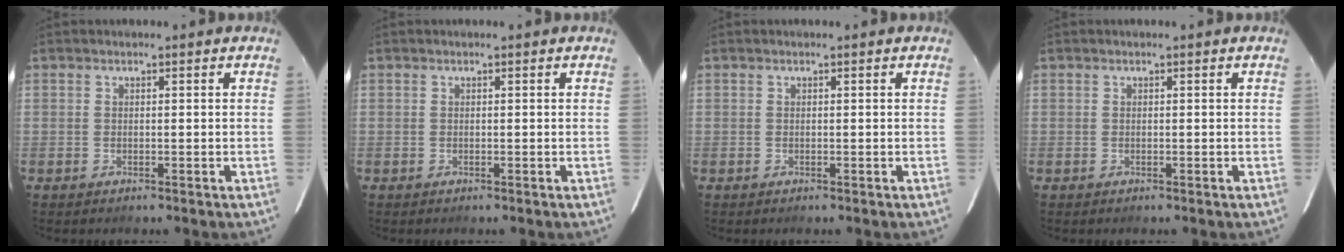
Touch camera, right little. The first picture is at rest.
{"total": 0.0}
{"total": 0.0}
{"total": 0.0}